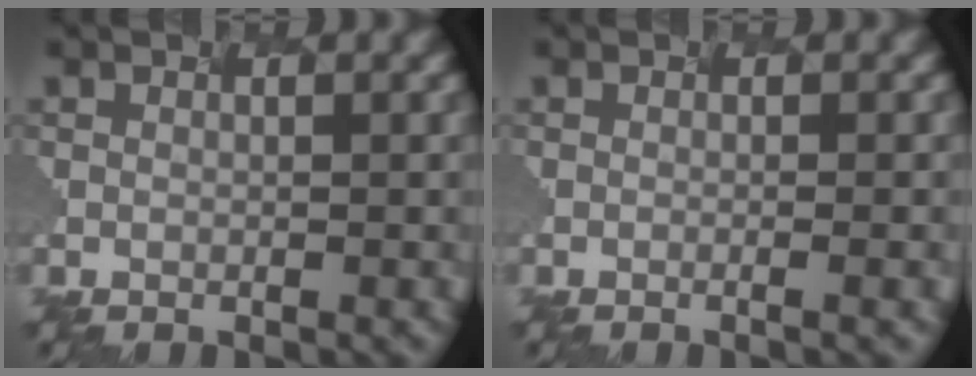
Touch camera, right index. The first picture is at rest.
{"total": 1.5, "force": [-0.5, 0.4, 1.4], "torque": [-0.011, 0.006, -0.006]}